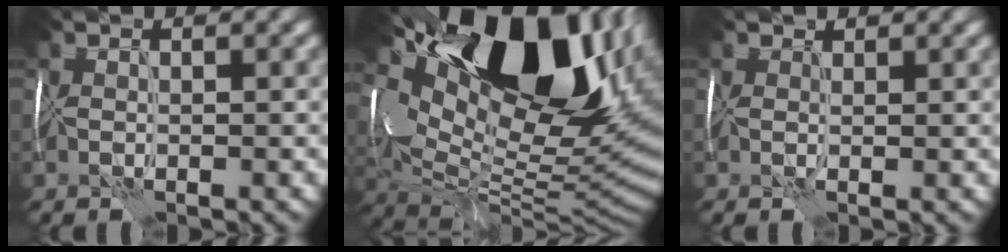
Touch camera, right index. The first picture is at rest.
{"total": 19.0, "force": [8.4, 9.7, 14.1], "torque": [-0.240, 0.028, 0.160]}
{"total": 1.6, "force": [1.1, 0.8, 0.7], "torque": [-0.014, 0.008, 0.006]}